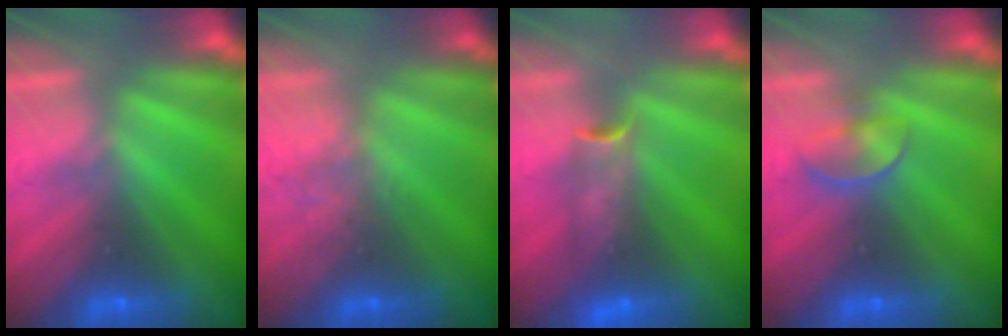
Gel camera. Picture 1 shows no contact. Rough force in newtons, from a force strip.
{"total": 2.2}
{"total": 7.7}
{"total": 2.3}